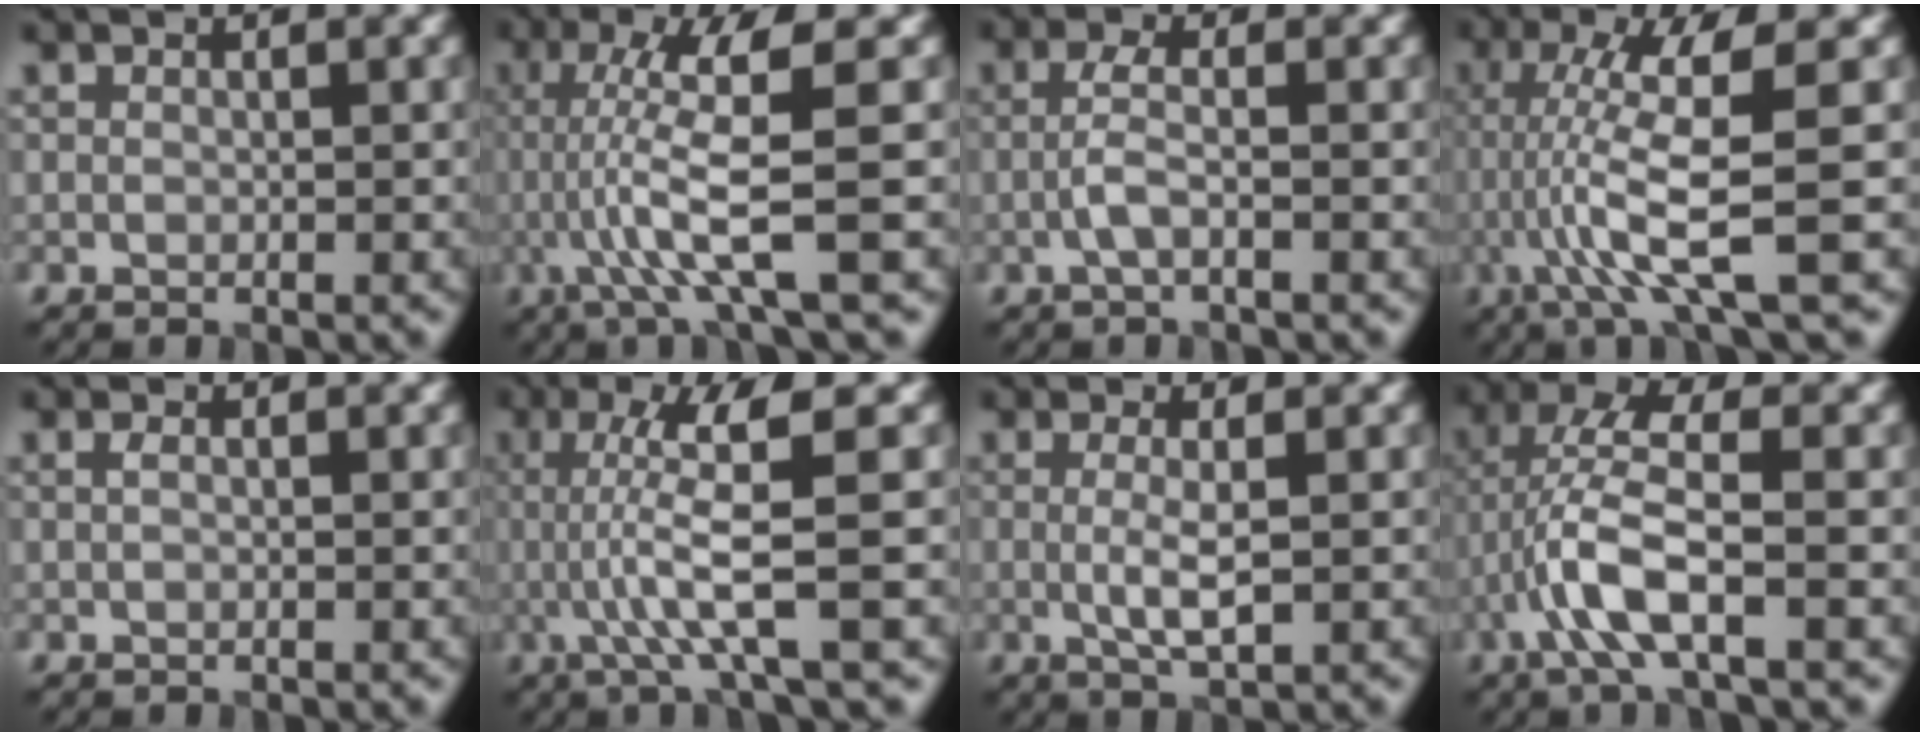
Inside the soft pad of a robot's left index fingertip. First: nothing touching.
{"total": 7.3, "force": [-0.8, 0.8, 7.2], "torque": [-0.138, 0.003, -0.010]}
{"total": 2.2, "force": [-0.4, 0.5, 2.1], "torque": [-0.046, 0.005, -0.013]}
{"total": 8.0, "force": [-1.2, 1.0, 7.9], "torque": [-0.147, 0.000, -0.019]}
{"total": 0.6, "force": [0.1, 0.3, 0.5], "torque": [-0.014, 0.002, 0.001]}
{"total": 6.8, "force": [0.0, 0.9, 6.7], "torque": [-0.128, 0.004, 0.003]}
{"total": 2.9, "force": [0.0, 0.6, 2.9], "torque": [-0.062, -0.005, 0.000]}
{"total": 5.8, "force": [-1.8, 1.1, 5.4], "torque": [-0.117, 0.016, -0.042]}